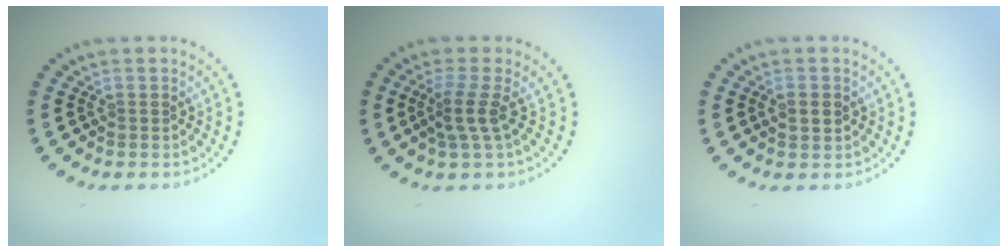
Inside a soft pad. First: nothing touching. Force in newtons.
{"total": 2.3, "press": 1.6, "slide": 1.7}
{"total": 1.8, "press": 1.8, "slide": 0.1}